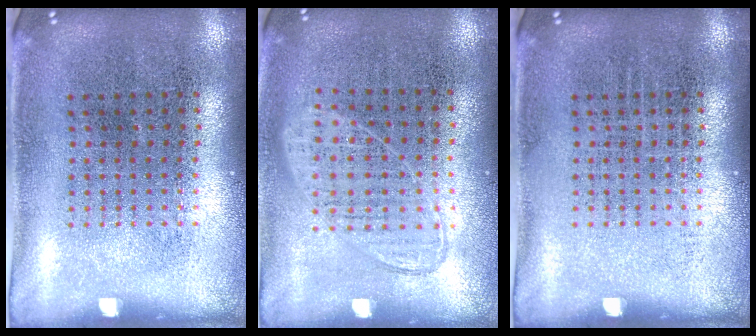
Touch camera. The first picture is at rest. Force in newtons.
{"total": 0.9, "press": 0.8, "slide": 0.4}
{"total": 0.0}